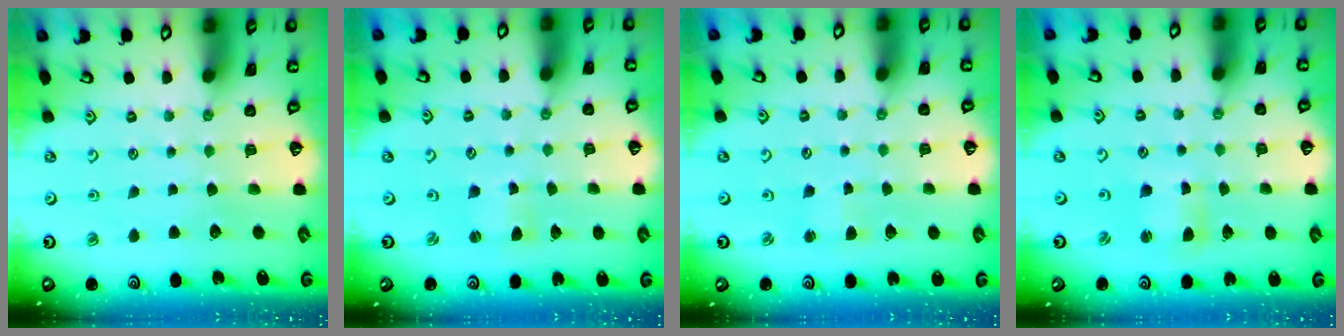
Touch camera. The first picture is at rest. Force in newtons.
{"total": 1.9, "press": 1.9, "slide": 0.4}
{"total": 1.2, "press": 1.2, "slide": 0.2}
{"total": 3.2, "press": 3.2, "slide": 0.4}